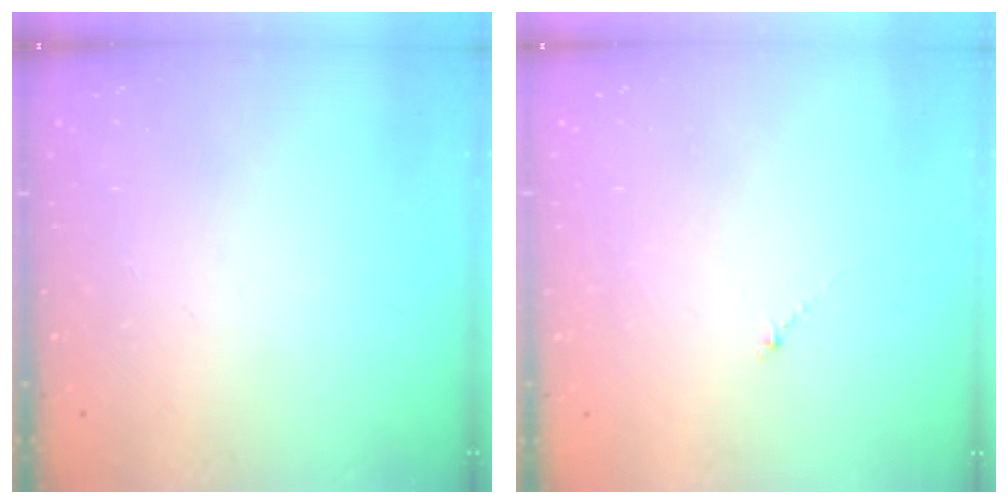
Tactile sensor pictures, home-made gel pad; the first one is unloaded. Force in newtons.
{"total": 0.7, "press": 0.6, "slide": 0.4}